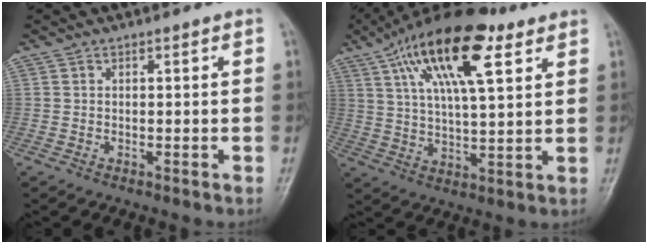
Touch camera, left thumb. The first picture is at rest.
{"total": 19.4, "force": [9.5, 7.0, 15.4], "torque": [-0.253, -0.010, 0.163]}